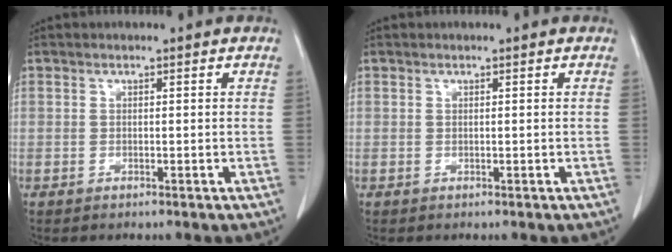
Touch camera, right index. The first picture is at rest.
{"total": 0.0}